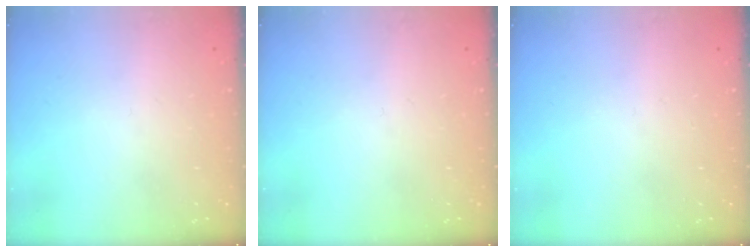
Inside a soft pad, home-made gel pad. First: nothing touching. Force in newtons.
{"total": 0.0}
{"total": 0.0}